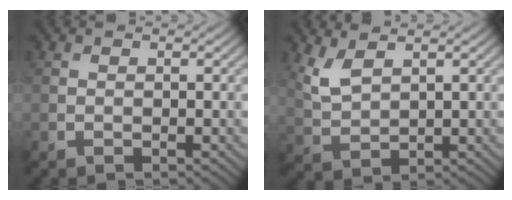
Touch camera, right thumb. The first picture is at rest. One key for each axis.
{"total": 4.2, "fx": 2.5, "fy": 1.8, "fz": 2.8, "tx": -0.078, "ty": 0.000, "tz": 0.059}